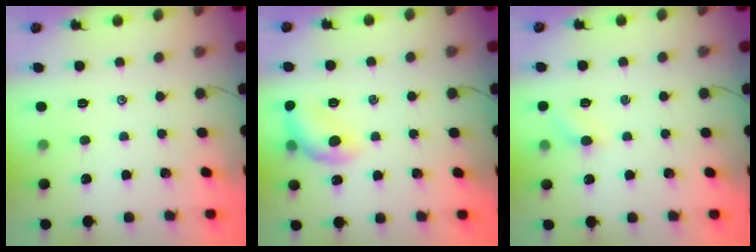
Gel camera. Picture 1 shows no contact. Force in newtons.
{"total": 11.6, "press": 11.6, "slide": 0.6}
{"total": 4.9, "press": 4.8, "slide": 1.2}